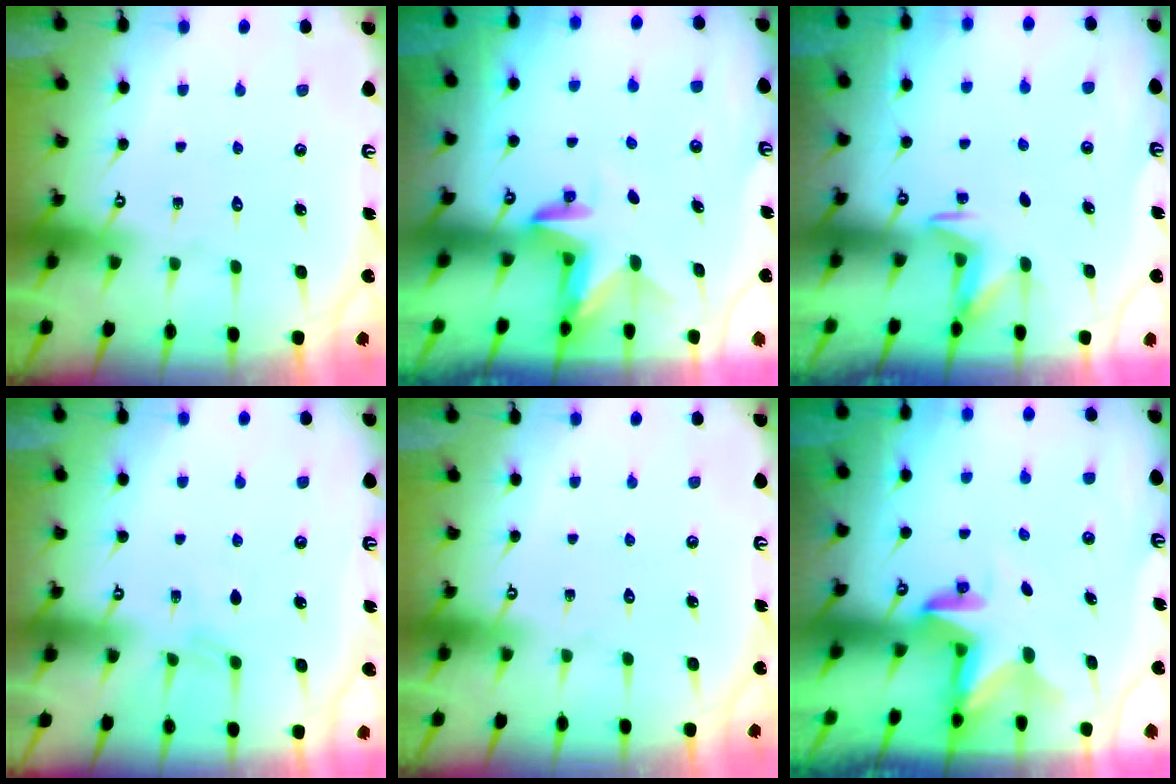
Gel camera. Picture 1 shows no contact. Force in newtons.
{"total": 3.4, "press": 3.4, "slide": 0.2}
{"total": 2.1, "press": 1.8, "slide": 1.1}
{"total": 4.0, "press": 4.0, "slide": 0.2}
{"total": 0.0}
{"total": 2.8, "press": 2.8, "slide": 0.2}